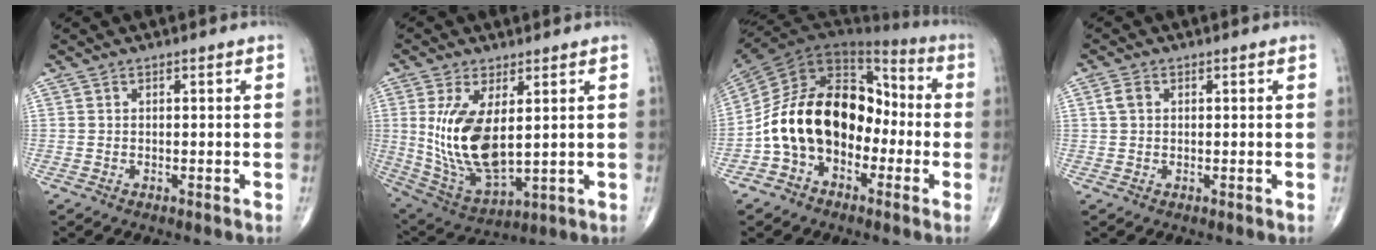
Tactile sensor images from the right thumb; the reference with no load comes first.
{"total": 14.9, "force": [2.2, 6.9, 13.0], "torque": [-0.255, -0.023, 0.065]}
{"total": 19.3, "force": [-3.8, 13.4, 13.3], "torque": [-0.221, 0.067, -0.073]}
{"total": 2.0, "force": [0.5, 1.5, 1.3], "torque": [-0.029, 0.008, 0.009]}